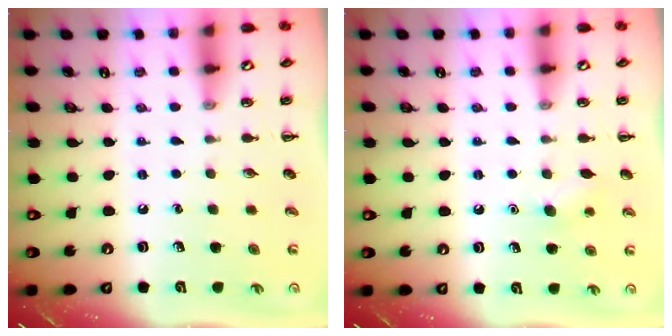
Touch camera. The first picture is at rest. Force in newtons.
{"total": 7.0, "press": 6.7, "slide": 1.9}